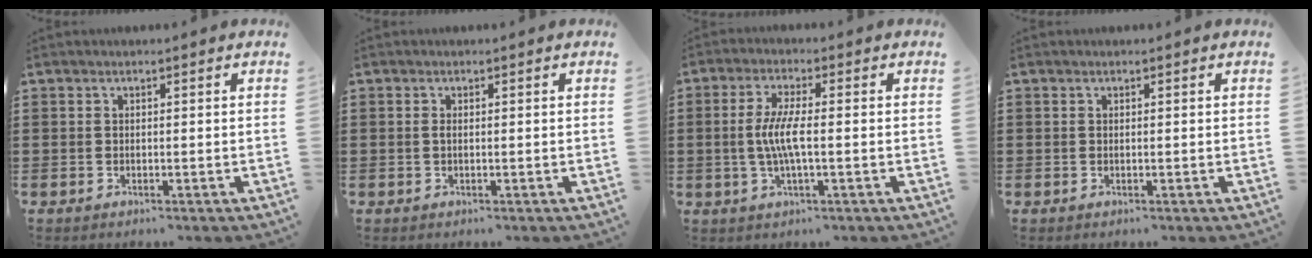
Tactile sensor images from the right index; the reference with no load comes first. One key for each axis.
{"total": 0.5, "fx": -0.1, "fy": 0.1, "fz": 0.5, "tx": -0.012, "ty": -0.003, "tz": -0.001}
{"total": 5.4, "fx": -0.6, "fy": 0.9, "fz": 5.3, "tx": -0.114, "ty": -0.007, "tz": -0.020}
{"total": 0.0}